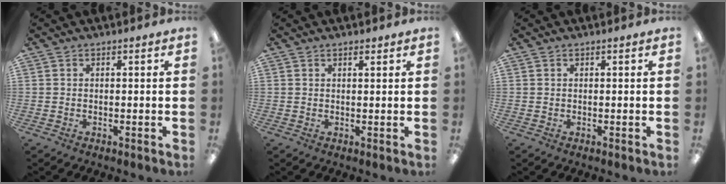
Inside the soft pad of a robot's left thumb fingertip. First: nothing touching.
{"total": 1.0, "force": [0.9, 0.3, 0.4], "torque": [-0.010, -0.002, 0.017]}
{"total": 0.0}